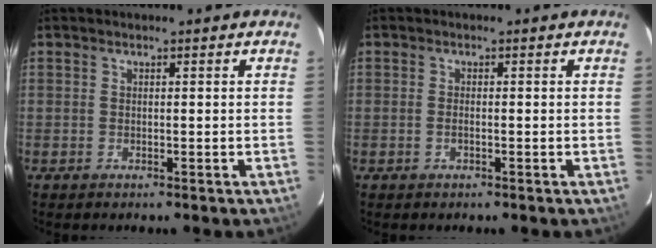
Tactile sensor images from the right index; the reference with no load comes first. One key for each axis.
{"total": 1.0, "fx": -0.3, "fy": 0.4, "fz": 0.8, "tx": -0.019, "ty": 0.000, "tz": -0.007}